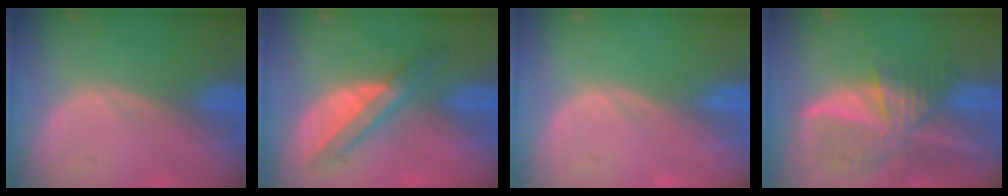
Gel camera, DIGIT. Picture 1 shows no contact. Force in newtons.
{"total": 5.7, "press": 5.5, "slide": 1.3}
{"total": 0.0}
{"total": 9.4, "press": 8.1, "slide": 4.7}